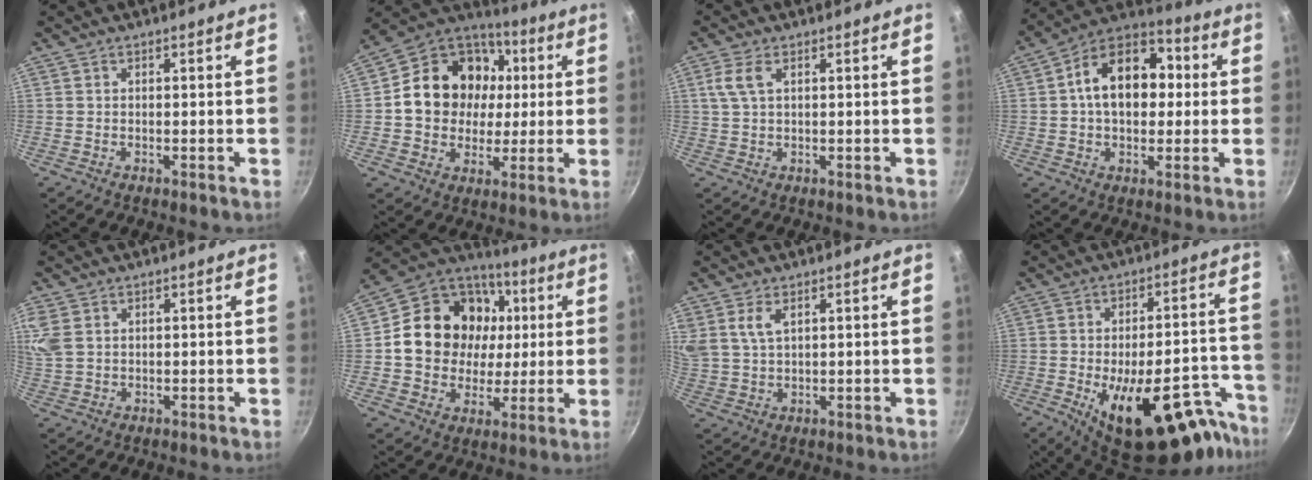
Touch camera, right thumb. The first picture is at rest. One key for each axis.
{"total": 18.2, "fx": 1.4, "fy": 15.2, "fz": 9.9, "tx": -0.122, "ty": 0.029, "tz": 0.025}
{"total": 3.7, "fx": 1.4, "fy": 1.8, "fz": 2.9, "tx": -0.078, "ty": 0.012, "tz": 0.032}
{"total": 16.4, "fx": 2.0, "fy": 10.7, "fz": 12.2, "tx": -0.161, "ty": 0.029, "tz": 0.021}
{"total": 4.7, "fx": 1.5, "fy": 3.2, "fz": 3.1, "tx": -0.093, "ty": 0.006, "tz": 0.037}
{"total": 19.8, "fx": 2.0, "fy": 16.5, "fz": 10.7, "tx": -0.137, "ty": 0.032, "tz": 0.040}
{"total": 5.5, "fx": 2.6, "fy": 3.0, "fz": 3.9, "tx": -0.086, "ty": -0.004, "tz": 0.061}
{"total": 23.5, "fx": -13.8, "fy": 9.1, "fz": 16.7, "tx": -0.171, "ty": 0.070, "tz": -0.184}